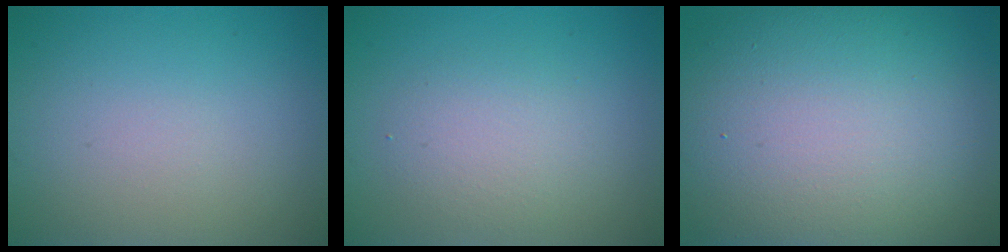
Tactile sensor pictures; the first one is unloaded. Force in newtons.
{"total": 2.7, "press": 2.7, "slide": 0.1}
{"total": 16.5, "press": 16.5, "slide": 0.9}